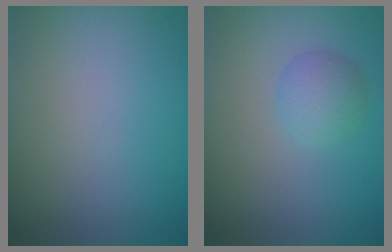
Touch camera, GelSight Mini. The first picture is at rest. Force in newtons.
{"total": 2.3, "press": 2.3, "slide": 0.1}